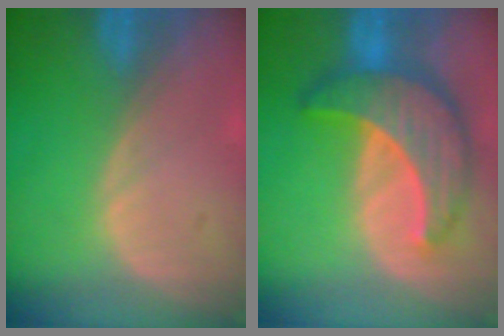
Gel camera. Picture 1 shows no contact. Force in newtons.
{"total": 10.0, "press": 10.0, "slide": 0.7}